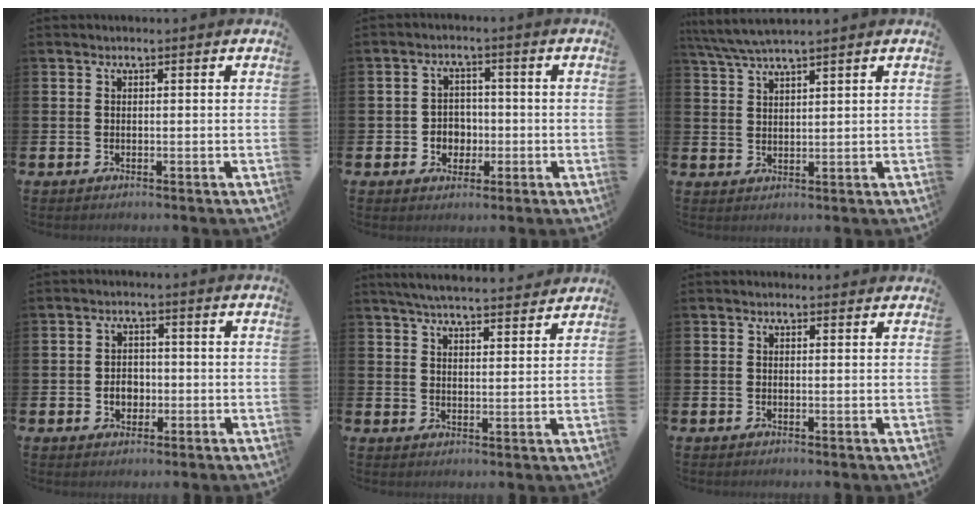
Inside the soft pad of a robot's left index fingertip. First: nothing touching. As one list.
[{"total": 3.3, "force": [-0.6, 3.2, 0.9], "torque": [-0.018, -0.001, -0.019]}, {"total": 4.2, "force": [3.9, -0.1, 1.5], "torque": [-0.042, -0.012, 0.070]}, {"total": 3.0, "force": [-0.6, 2.4, 1.6], "torque": [-0.016, -0.002, -0.019]}, {"total": 5.7, "force": [5.5, 0.3, 1.2], "torque": [-0.032, -0.030, 0.097]}, {"total": 0.5, "force": [0.5, 0.2, 0.1], "torque": [0.009, -0.004, 0.006]}]